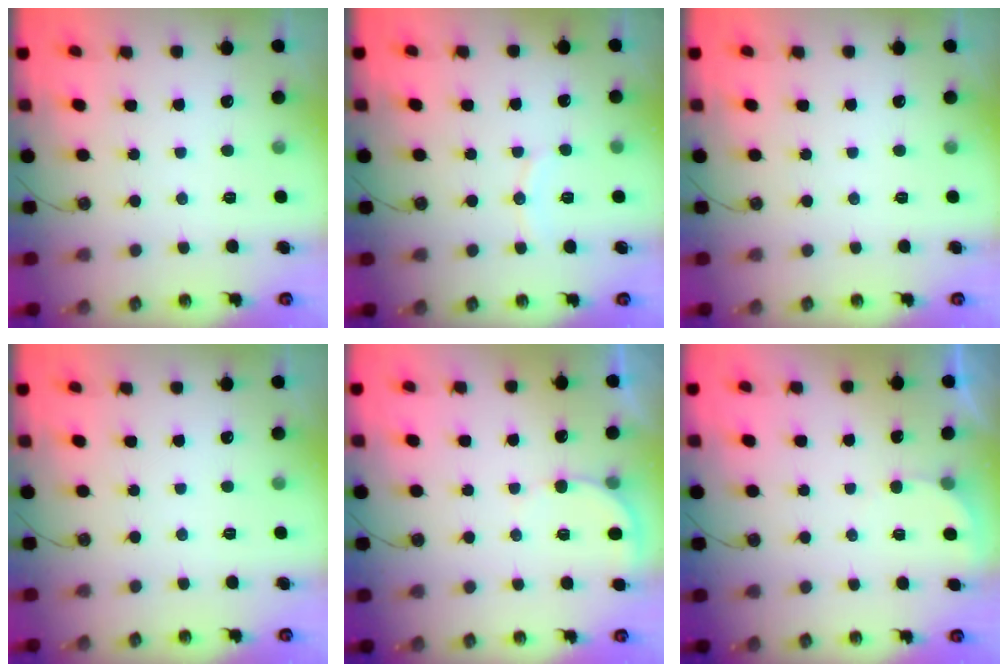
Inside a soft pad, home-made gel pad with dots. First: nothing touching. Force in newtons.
{"total": 6.4, "press": 6.3, "slide": 0.4}
{"total": 0.0}
{"total": 0.0}
{"total": 4.3, "press": 4.2, "slide": 0.4}
{"total": 1.4, "press": 1.4, "slide": 0.1}